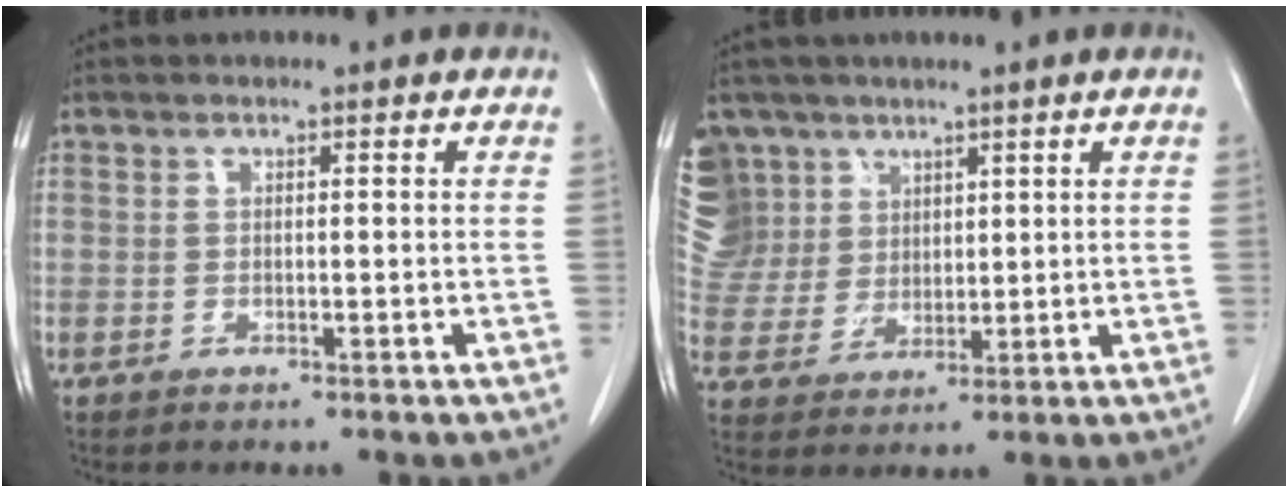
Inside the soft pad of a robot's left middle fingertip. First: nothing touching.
{"total": 14.6, "force": [8.8, 11.5, 2.2], "torque": [-0.093, 0.047, 0.194]}